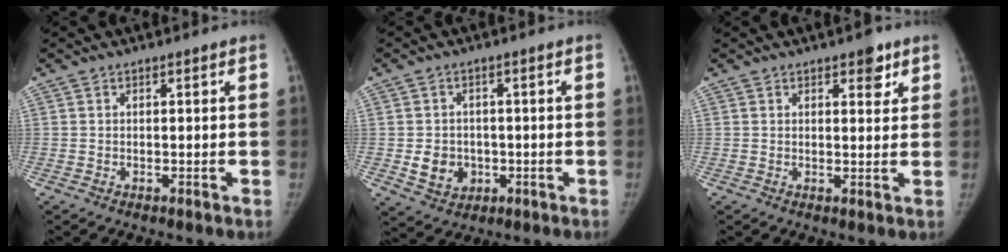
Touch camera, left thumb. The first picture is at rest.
{"total": 6.1, "force": [-1.1, 5.3, 2.8], "torque": [-0.023, 0.006, -0.009]}
{"total": 3.6, "force": [2.2, 1.8, 2.3], "torque": [-0.010, -0.010, 0.026]}